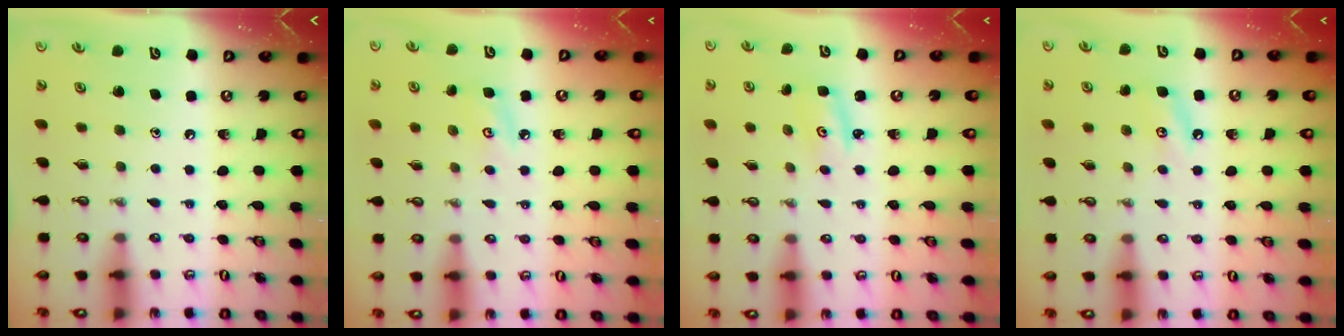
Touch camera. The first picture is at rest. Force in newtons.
{"total": 5.6, "press": 5.6, "slide": 0.8}
{"total": 2.7, "press": 2.7, "slide": 0.2}
{"total": 5.1, "press": 5.1, "slide": 0.6}